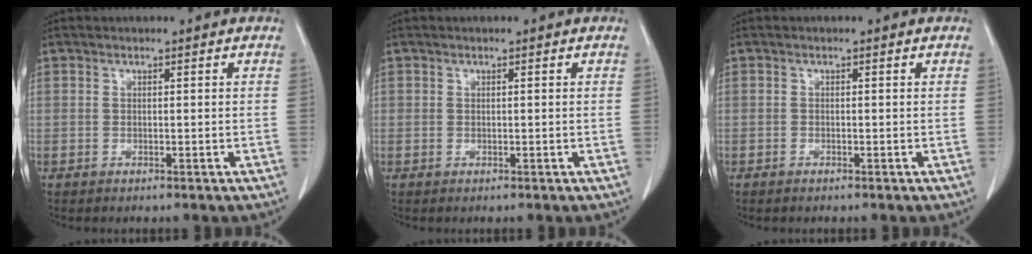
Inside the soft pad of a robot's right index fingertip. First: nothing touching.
{"total": 0.6, "force": [-0.1, 0.4, 0.5], "torque": [-0.025, 0.009, 0.000]}
{"total": 0.9, "force": [-0.5, 0.5, 0.5], "torque": [-0.012, 0.000, -0.008]}